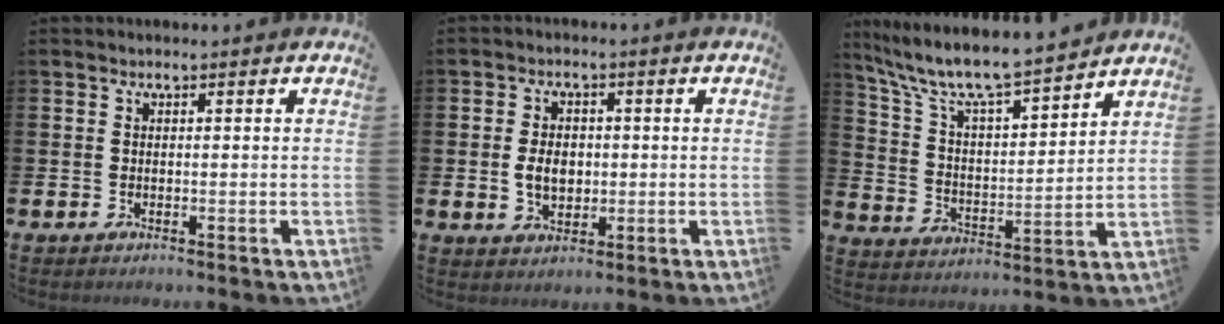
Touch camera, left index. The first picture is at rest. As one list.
[{"total": 4.2, "force": [-0.1, 3.0, 2.9], "torque": [-0.040, 0.004, -0.008]}, {"total": 9.0, "force": [8.3, 1.1, 3.2], "torque": [-0.095, -0.060, 0.142]}]